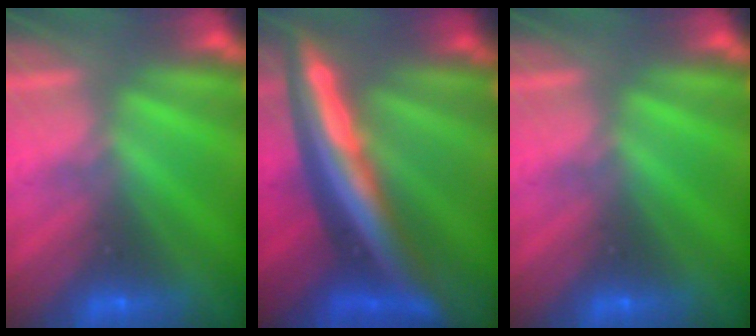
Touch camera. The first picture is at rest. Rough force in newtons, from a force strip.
{"total": 6.9}
{"total": 0.0}